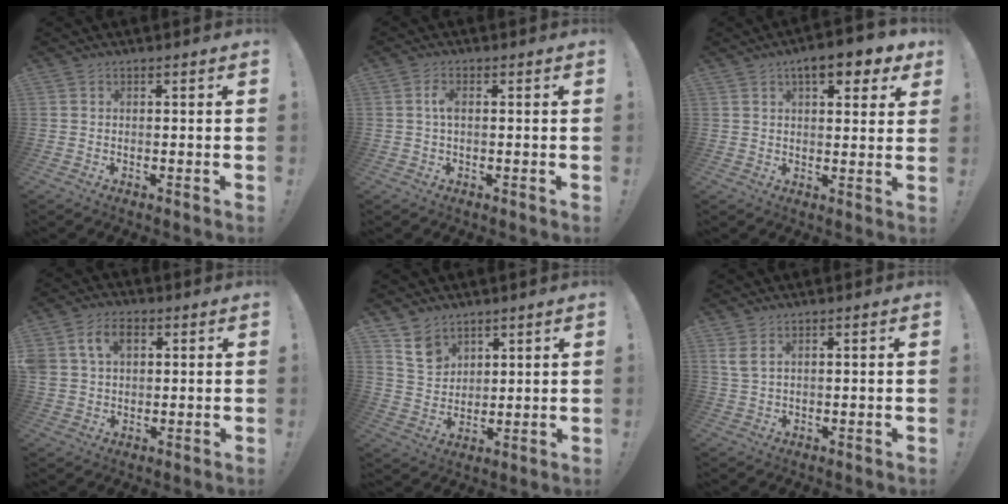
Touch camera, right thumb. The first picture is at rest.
{"total": 2.9, "force": [0.1, 1.2, 2.7], "torque": [-0.051, 0.008, 0.001]}
{"total": 8.5, "force": [4.9, 3.1, 6.3], "torque": [-0.078, -0.020, 0.079]}
{"total": 8.7, "force": [3.3, 6.0, 5.3], "torque": [-0.098, 0.007, 0.063]}
{"total": 8.9, "force": [5.9, 6.3, 2.3], "torque": [-0.026, -0.038, 0.116]}
{"total": 3.2, "force": [1.8, 0.6, 2.5], "torque": [-0.055, -0.003, 0.034]}